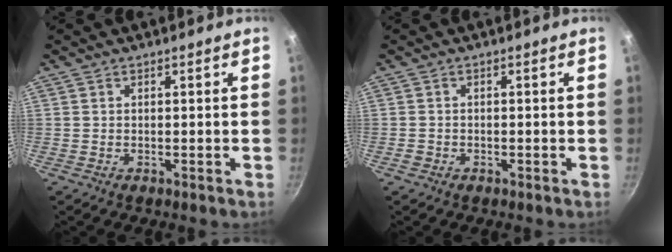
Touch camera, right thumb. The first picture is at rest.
{"total": 1.2, "force": [-0.7, 0.9, 0.3], "torque": [-0.008, 0.004, -0.011]}